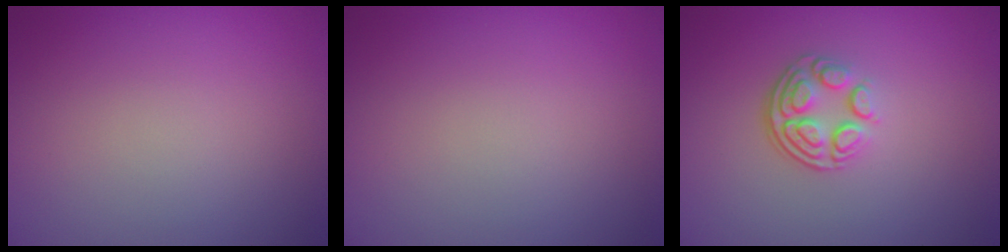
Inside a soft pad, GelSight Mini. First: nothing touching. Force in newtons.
{"total": 0.0}
{"total": 4.0, "press": 2.6, "slide": 3.0}